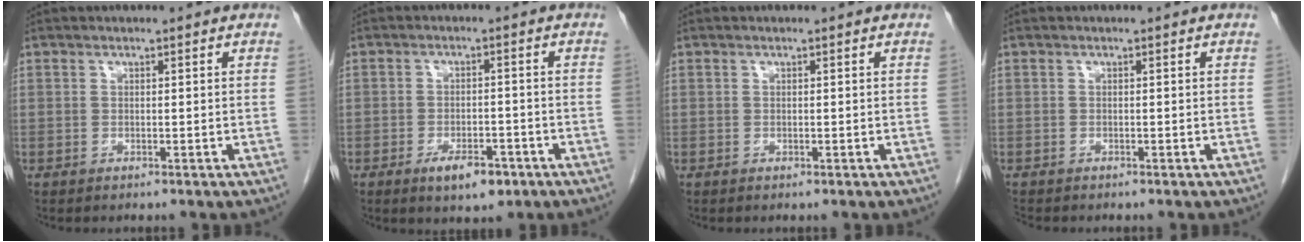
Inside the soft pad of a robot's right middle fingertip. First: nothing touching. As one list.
[{"total": 5.4, "force": [-3.1, 2.2, 3.8], "torque": [-0.059, 0.000, -0.042]}, {"total": 0.0}, {"total": 1.0, "force": [-0.9, 0.1, 0.1], "torque": [-0.010, -0.005, -0.018]}]